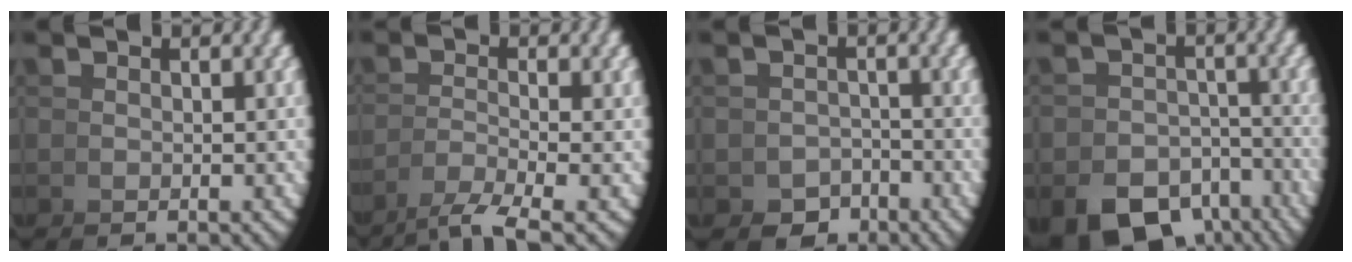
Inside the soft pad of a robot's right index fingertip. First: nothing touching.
{"total": 3.5, "force": [-2.2, -0.2, 2.7], "torque": [-0.034, -0.010, -0.027]}
{"total": 4.4, "force": [-3.2, 3.0, 0.7], "torque": [0.000, -0.021, -0.050]}
{"total": 8.3, "force": [-6.0, 4.7, 3.3], "torque": [-0.038, -0.034, -0.089]}